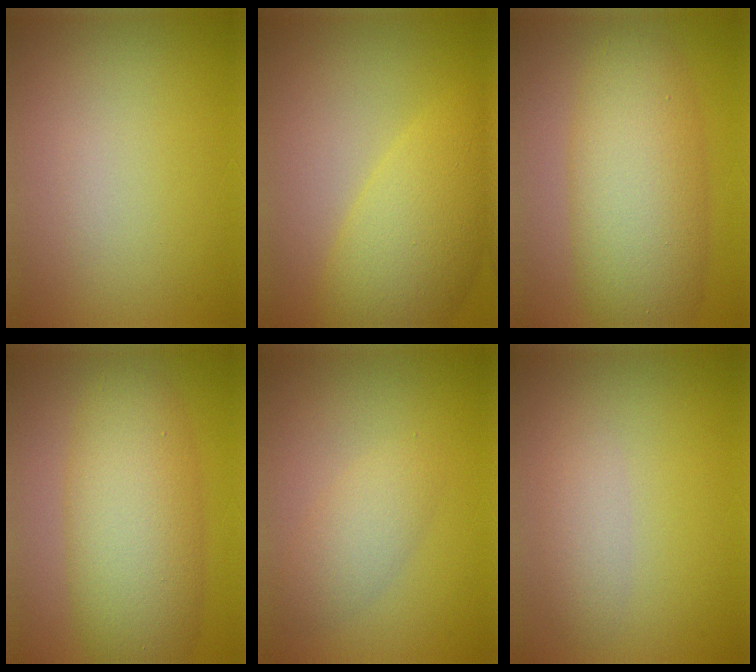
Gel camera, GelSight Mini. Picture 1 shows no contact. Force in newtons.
{"total": 7.0, "press": 7.0, "slide": 0.3}
{"total": 8.8, "press": 8.8, "slide": 0.2}
{"total": 8.8, "press": 8.8, "slide": 0.2}
{"total": 2.5, "press": 2.5, "slide": 0.0}
{"total": 1.8, "press": 1.8, "slide": 0.0}